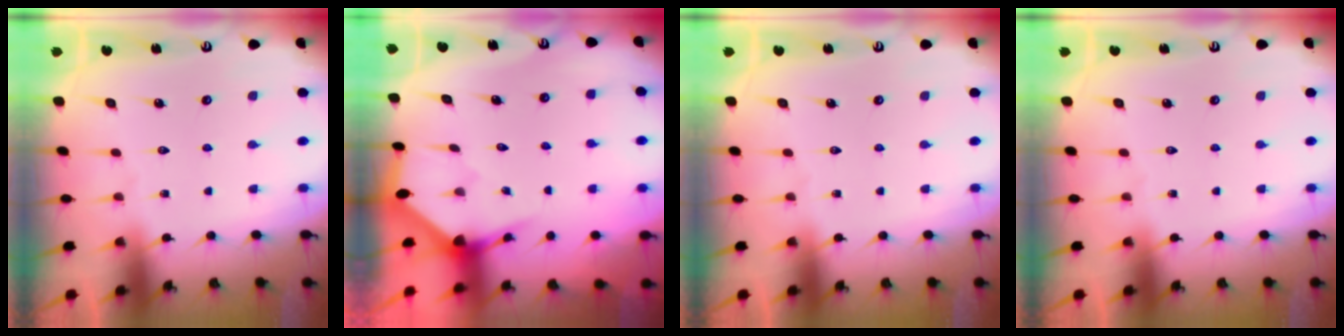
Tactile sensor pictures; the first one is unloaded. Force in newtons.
{"total": 3.2, "press": 3.2, "slide": 0.3}
{"total": 0.0}
{"total": 0.0}